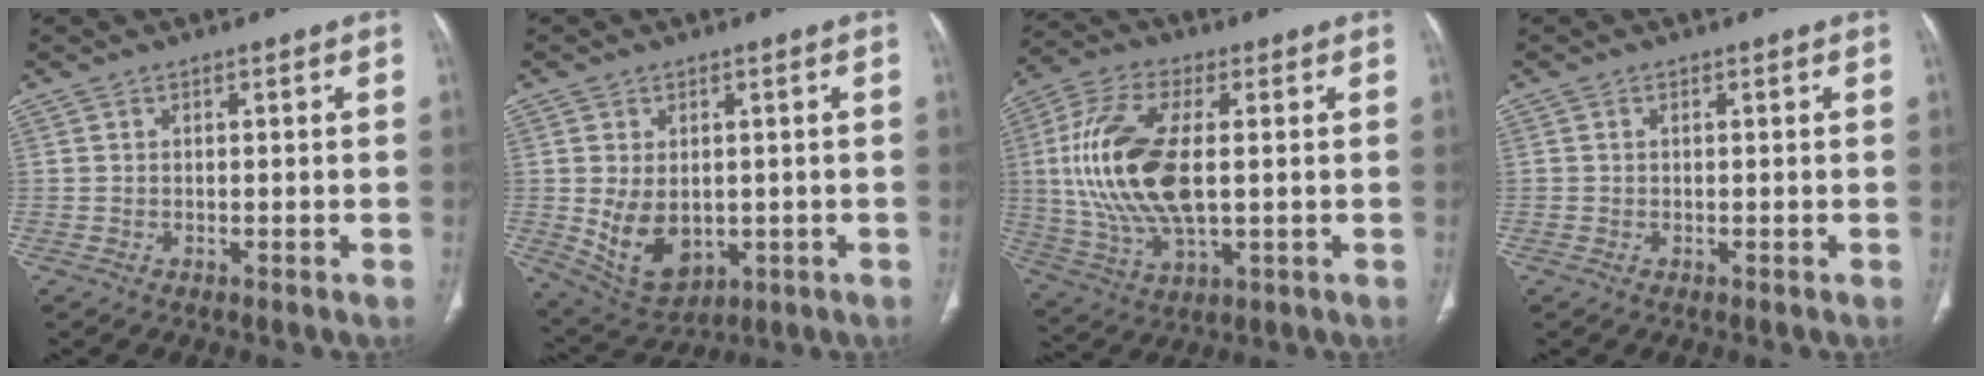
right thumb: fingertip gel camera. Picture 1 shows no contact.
{"total": 9.7, "force": [-0.8, 6.6, 7.0], "torque": [-0.104, -0.010, 0.014]}
{"total": 18.8, "force": [1.4, 8.8, 16.5], "torque": [-0.352, -0.004, 0.029]}
{"total": 0.0}